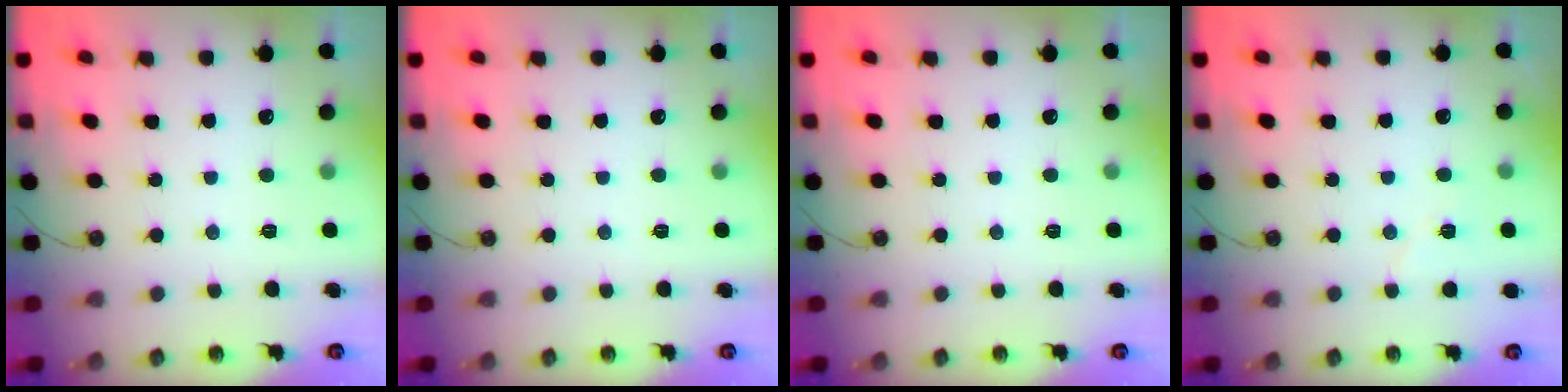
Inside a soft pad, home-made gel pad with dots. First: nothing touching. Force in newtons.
{"total": 0.0}
{"total": 0.0}
{"total": 4.9, "press": 4.6, "slide": 1.7}